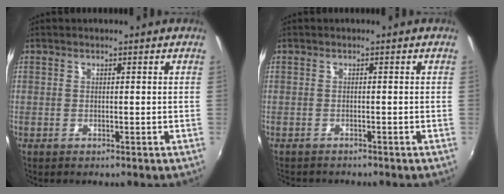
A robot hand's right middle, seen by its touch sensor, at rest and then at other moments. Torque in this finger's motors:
{"motor_torque": [0.99, -1.15, 0.29, 0.14]}